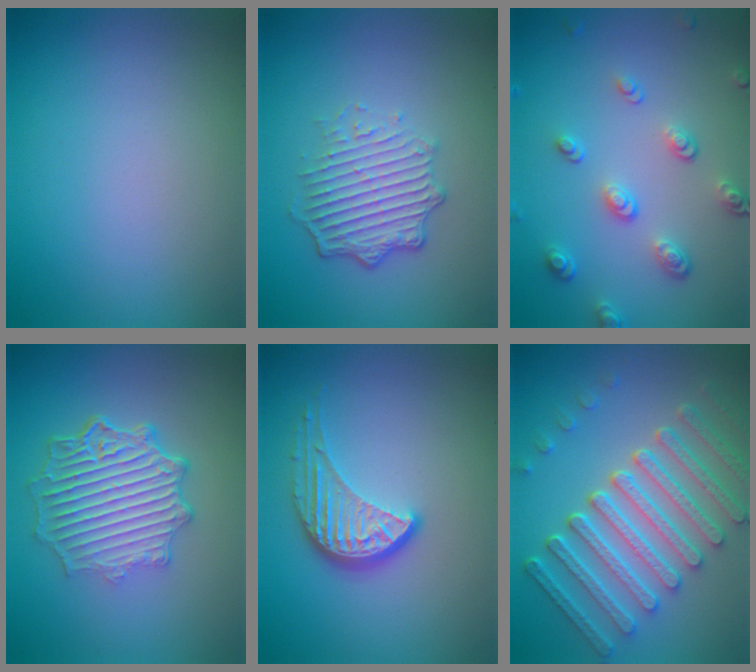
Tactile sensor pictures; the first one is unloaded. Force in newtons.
{"total": 5.0, "press": 3.5, "slide": 3.5}
{"total": 3.5, "press": 2.7, "slide": 2.3}
{"total": 6.9, "press": 5.2, "slide": 4.6}
{"total": 4.0, "press": 2.9, "slide": 2.8}
{"total": 7.9, "press": 6.2, "slide": 5.0}